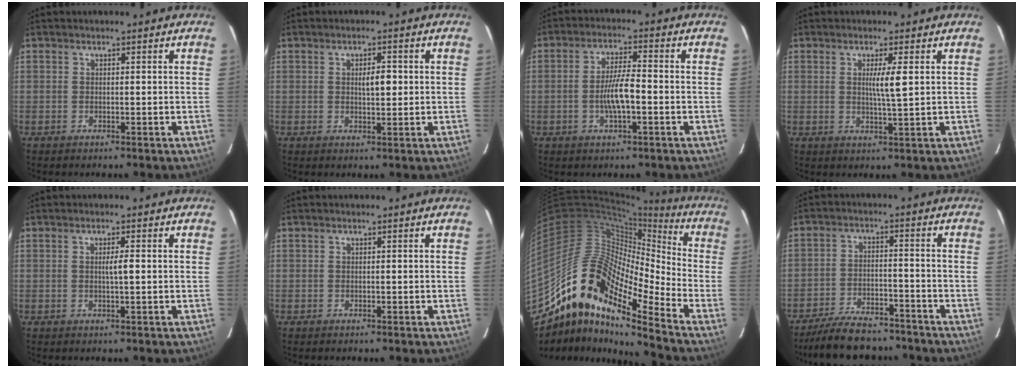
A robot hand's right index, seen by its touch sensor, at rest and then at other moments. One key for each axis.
{"total": 3.0, "fx": 0.4, "fy": 1.0, "fz": 2.8, "tx": -0.045, "ty": 0.002, "tz": 0.007}
{"total": 5.9, "fx": -1.3, "fy": 1.0, "fz": 5.7, "tx": -0.114, "ty": 0.005, "tz": -0.025}
{"total": 3.8, "fx": 0.8, "fy": -0.4, "fz": 3.7, "tx": -0.067, "ty": -0.006, "tz": 0.013}
{"total": 1.9, "fx": 0.1, "fy": -0.1, "fz": 1.9, "tx": -0.033, "ty": 0.000, "tz": 0.001}
{"total": 0.0}
{"total": 19.3, "fx": -13.3, "fy": 4.4, "fz": 13.4, "tx": -0.263, "ty": 0.032, "tz": -0.239}
{"total": 11.8, "fx": -10.5, "fy": 3.2, "fz": 4.4, "tx": -0.076, "ty": 0.003, "tz": -0.164}